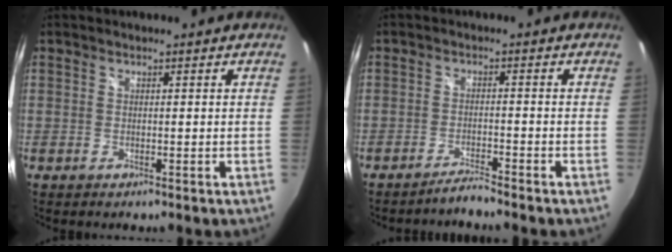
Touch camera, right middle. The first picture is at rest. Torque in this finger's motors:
{"motor_torque": [1.23, -0.91, 0.60, 0.21]}